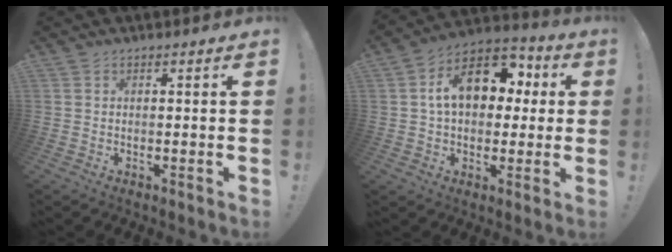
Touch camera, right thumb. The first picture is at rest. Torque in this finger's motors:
{"motor_torque": [1.83, 2.70, 1.68, -0.04, 0.08]}